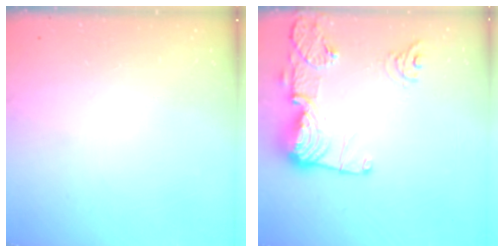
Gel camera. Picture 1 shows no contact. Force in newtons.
{"total": 17.1, "press": 17.0, "slide": 1.7}